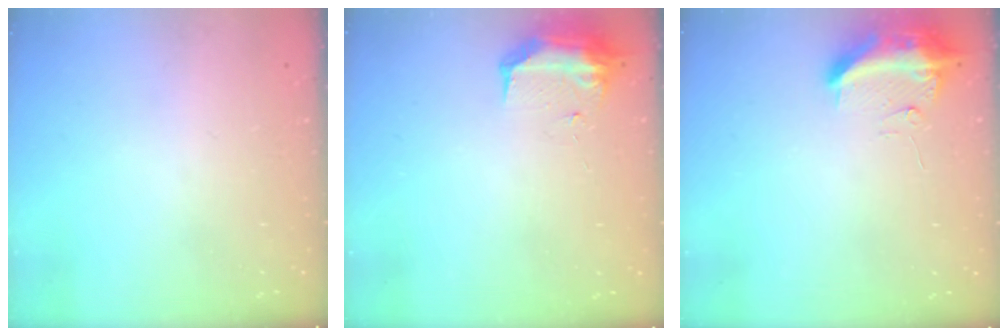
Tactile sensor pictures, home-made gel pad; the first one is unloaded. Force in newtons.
{"total": 8.7, "press": 8.6, "slide": 0.6}
{"total": 10.4, "press": 10.4, "slide": 1.0}